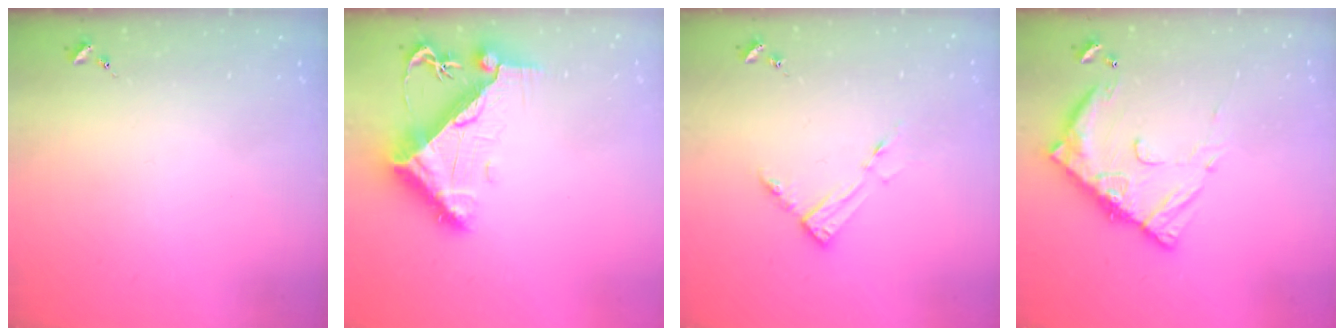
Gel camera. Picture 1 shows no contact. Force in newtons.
{"total": 10.5, "press": 10.4, "slide": 1.3}
{"total": 7.4, "press": 7.4, "slide": 0.6}
{"total": 14.4, "press": 14.4, "slide": 1.3}